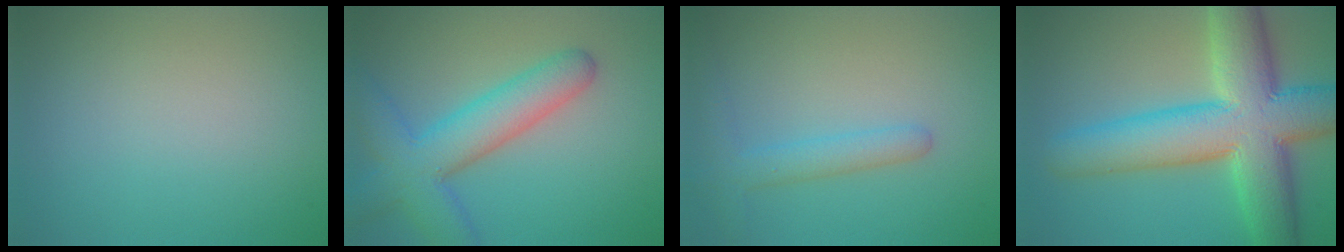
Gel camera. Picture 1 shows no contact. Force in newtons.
{"total": 7.0, "press": 7.0, "slide": 0.3}
{"total": 2.9, "press": 2.9, "slide": 0.2}
{"total": 12.1, "press": 12.1, "slide": 0.4}